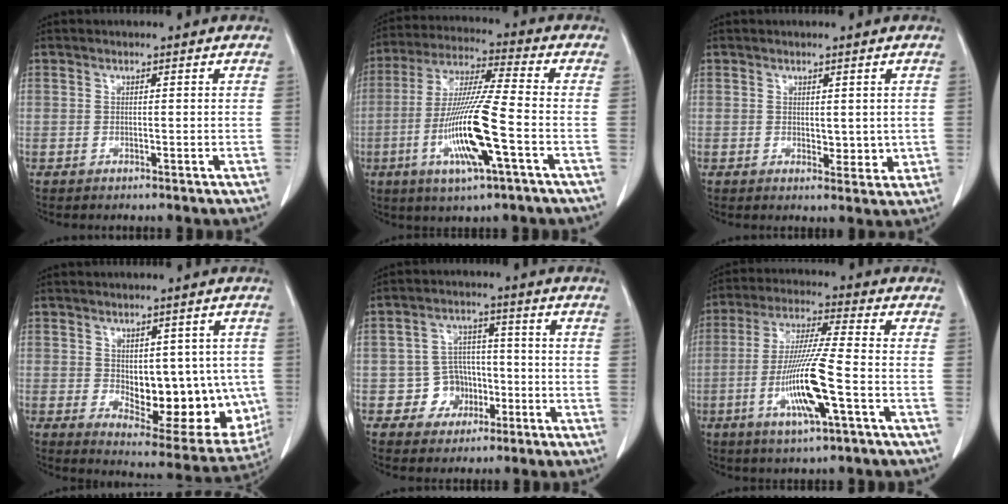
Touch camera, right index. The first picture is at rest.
{"total": 14.6, "force": [-4.4, 0.5, 13.9], "torque": [-0.281, -0.014, -0.086]}
{"total": 3.0, "force": [0.4, 1.8, 2.4], "torque": [-0.025, -0.008, 0.011]}
{"total": 15.3, "force": [-1.2, 7.4, 13.3], "torque": [-0.169, -0.006, 0.009]}
{"total": 5.9, "force": [-1.9, 5.5, 1.2], "torque": [-0.008, 0.020, -0.025]}
{"total": 12.4, "force": [-3.8, 0.1, 11.8], "torque": [-0.235, -0.014, -0.074]}